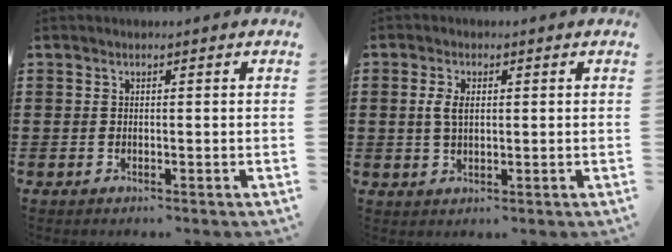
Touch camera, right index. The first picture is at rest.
{"total": 3.2, "force": [0.4, 1.8, 2.6], "torque": [-0.055, 0.009, 0.006]}